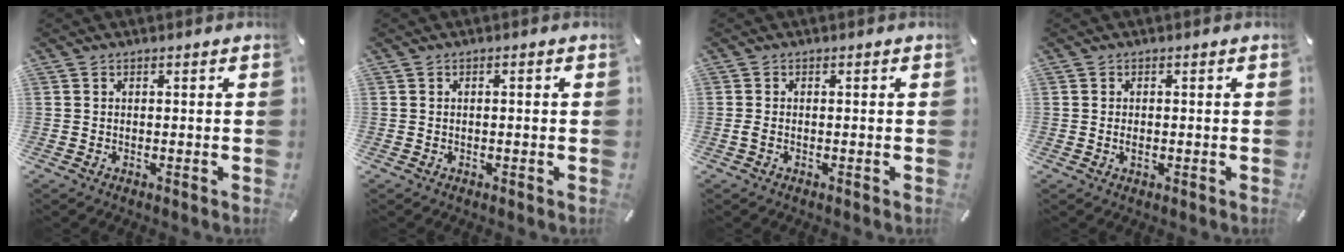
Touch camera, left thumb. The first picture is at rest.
{"total": 0.7, "force": [-0.2, 0.2, 0.7], "torque": [-0.012, 0.000, -0.004]}
{"total": 1.2, "force": [-0.5, 0.4, 1.0], "torque": [-0.018, -0.001, -0.008]}
{"total": 1.5, "force": [-0.3, 0.8, 1.3], "torque": [-0.024, 0.001, -0.005]}